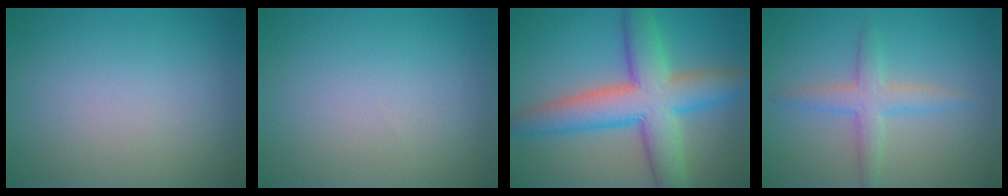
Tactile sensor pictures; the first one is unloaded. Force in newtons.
{"total": 0.0}
{"total": 8.9, "press": 8.9, "slide": 0.6}
{"total": 3.0, "press": 3.0, "slide": 0.1}